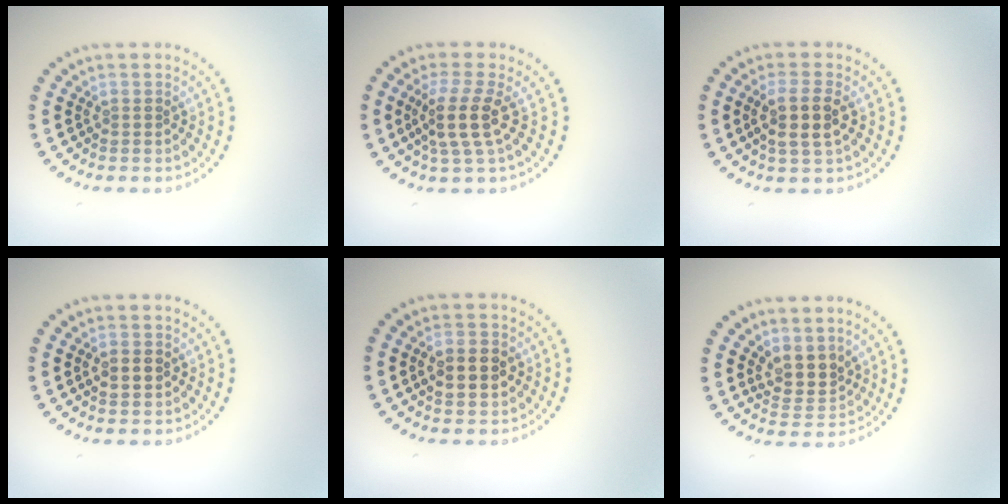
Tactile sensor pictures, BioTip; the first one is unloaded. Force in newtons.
{"total": 3.5, "press": 2.7, "slide": 2.2}
{"total": 3.2, "press": 2.9, "slide": 1.2}
{"total": 2.0, "press": 2.0, "slide": 0.2}
{"total": 3.9, "press": 3.9, "slide": 0.3}
{"total": 2.7, "press": 2.2, "slide": 1.5}